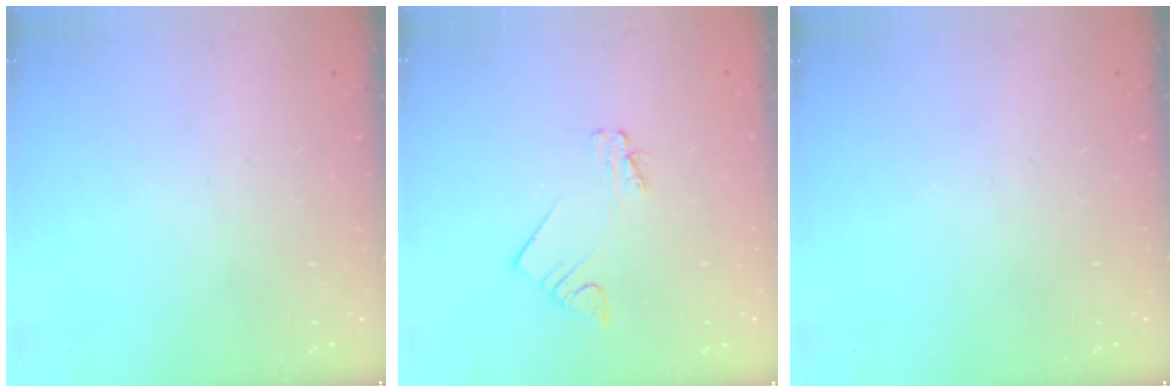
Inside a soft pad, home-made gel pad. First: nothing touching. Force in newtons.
{"total": 1.9, "press": 1.9, "slide": 0.1}
{"total": 0.0}